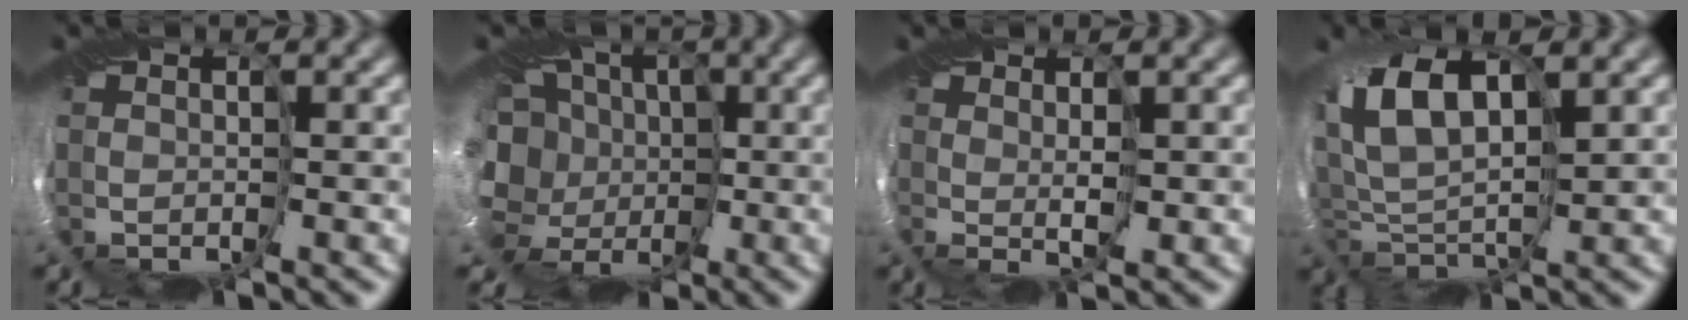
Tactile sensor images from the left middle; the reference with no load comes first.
{"total": 12.1, "force": [-2.4, 10.0, 6.5], "torque": [-0.094, -0.004, -0.062]}
{"total": 1.2, "force": [0.9, -0.8, -0.1], "torque": [-0.001, -0.001, 0.019]}
{"total": 7.1, "force": [1.2, 3.6, 5.9], "torque": [-0.120, 0.001, 0.014]}